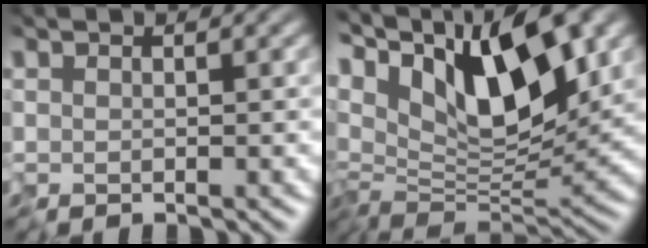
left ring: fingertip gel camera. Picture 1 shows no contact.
{"total": 12.7, "force": [3.3, 5.5, 10.9], "torque": [-0.175, 0.011, 0.044]}